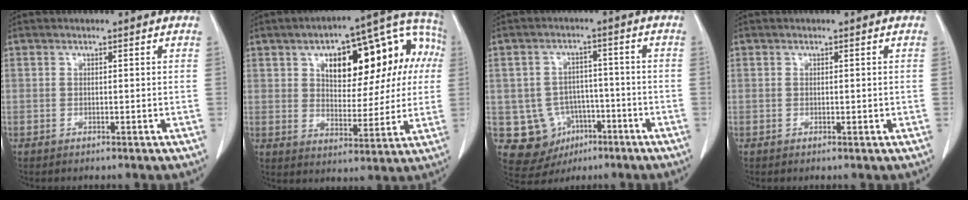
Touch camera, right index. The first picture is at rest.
{"total": 19.5, "force": [5.5, 9.0, 16.4], "torque": [-0.224, 0.053, 0.078]}
{"total": 9.2, "force": [-3.0, 8.3, 2.7], "torque": [-0.050, 0.019, -0.032]}
{"total": 0.7, "force": [0.0, 0.3, 0.6], "torque": [-0.010, -0.001, 0.003]}